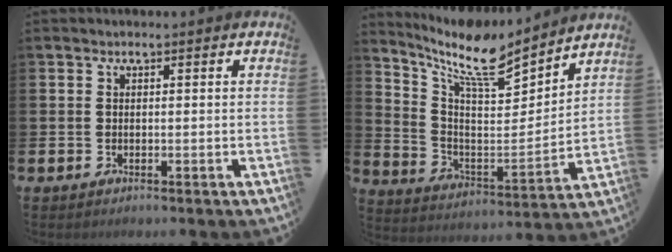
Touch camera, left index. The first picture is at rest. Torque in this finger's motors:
{"motor_torque": [0.93, -1.21, 0.61, 0.21]}